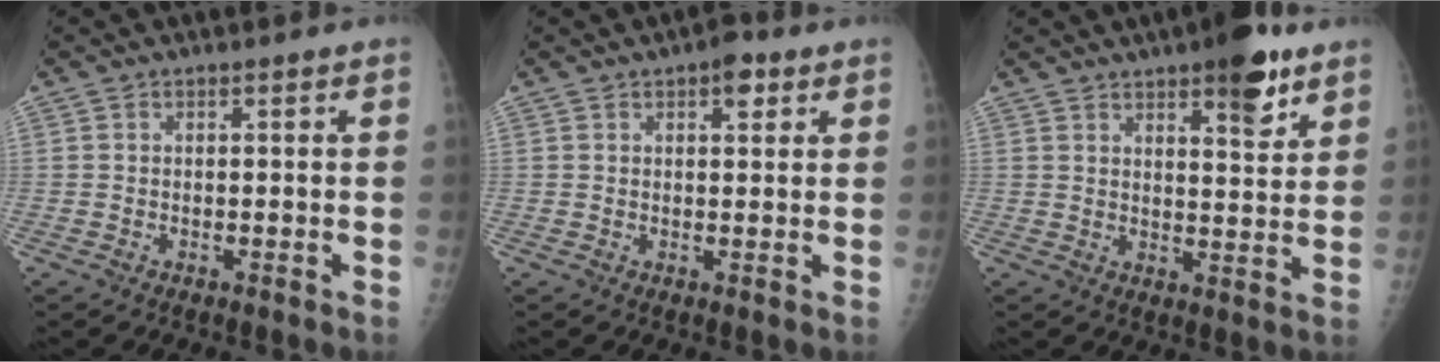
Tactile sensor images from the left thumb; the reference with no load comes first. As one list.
[{"total": 3.8, "force": [2.1, 1.9, 2.6], "torque": [-0.021, -0.004, 0.023]}, {"total": 9.6, "force": [6.0, 2.9, 7.0], "torque": [-0.078, -0.033, 0.083]}]